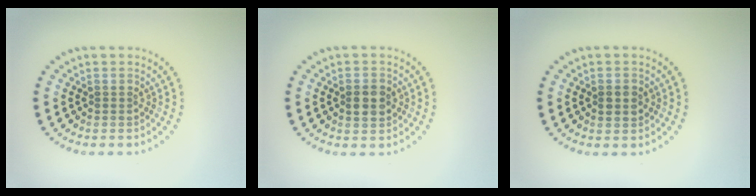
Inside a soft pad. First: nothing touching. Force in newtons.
{"total": 2.8, "press": 2.8, "slide": 0.1}
{"total": 1.2, "press": 1.2, "slide": 0.1}